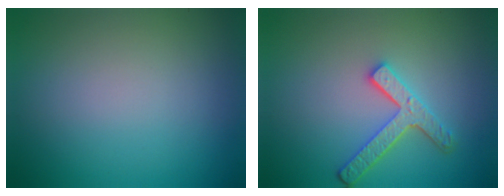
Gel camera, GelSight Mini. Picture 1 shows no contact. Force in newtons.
{"total": 3.6, "press": 3.1, "slide": 1.8}